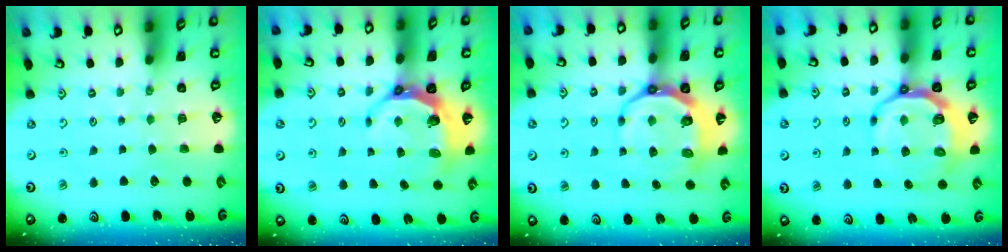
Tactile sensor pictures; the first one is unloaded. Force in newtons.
{"total": 7.4, "press": 6.7, "slide": 3.1}
{"total": 10.8, "press": 10.0, "slide": 4.1}
{"total": 9.8, "press": 9.2, "slide": 3.5}